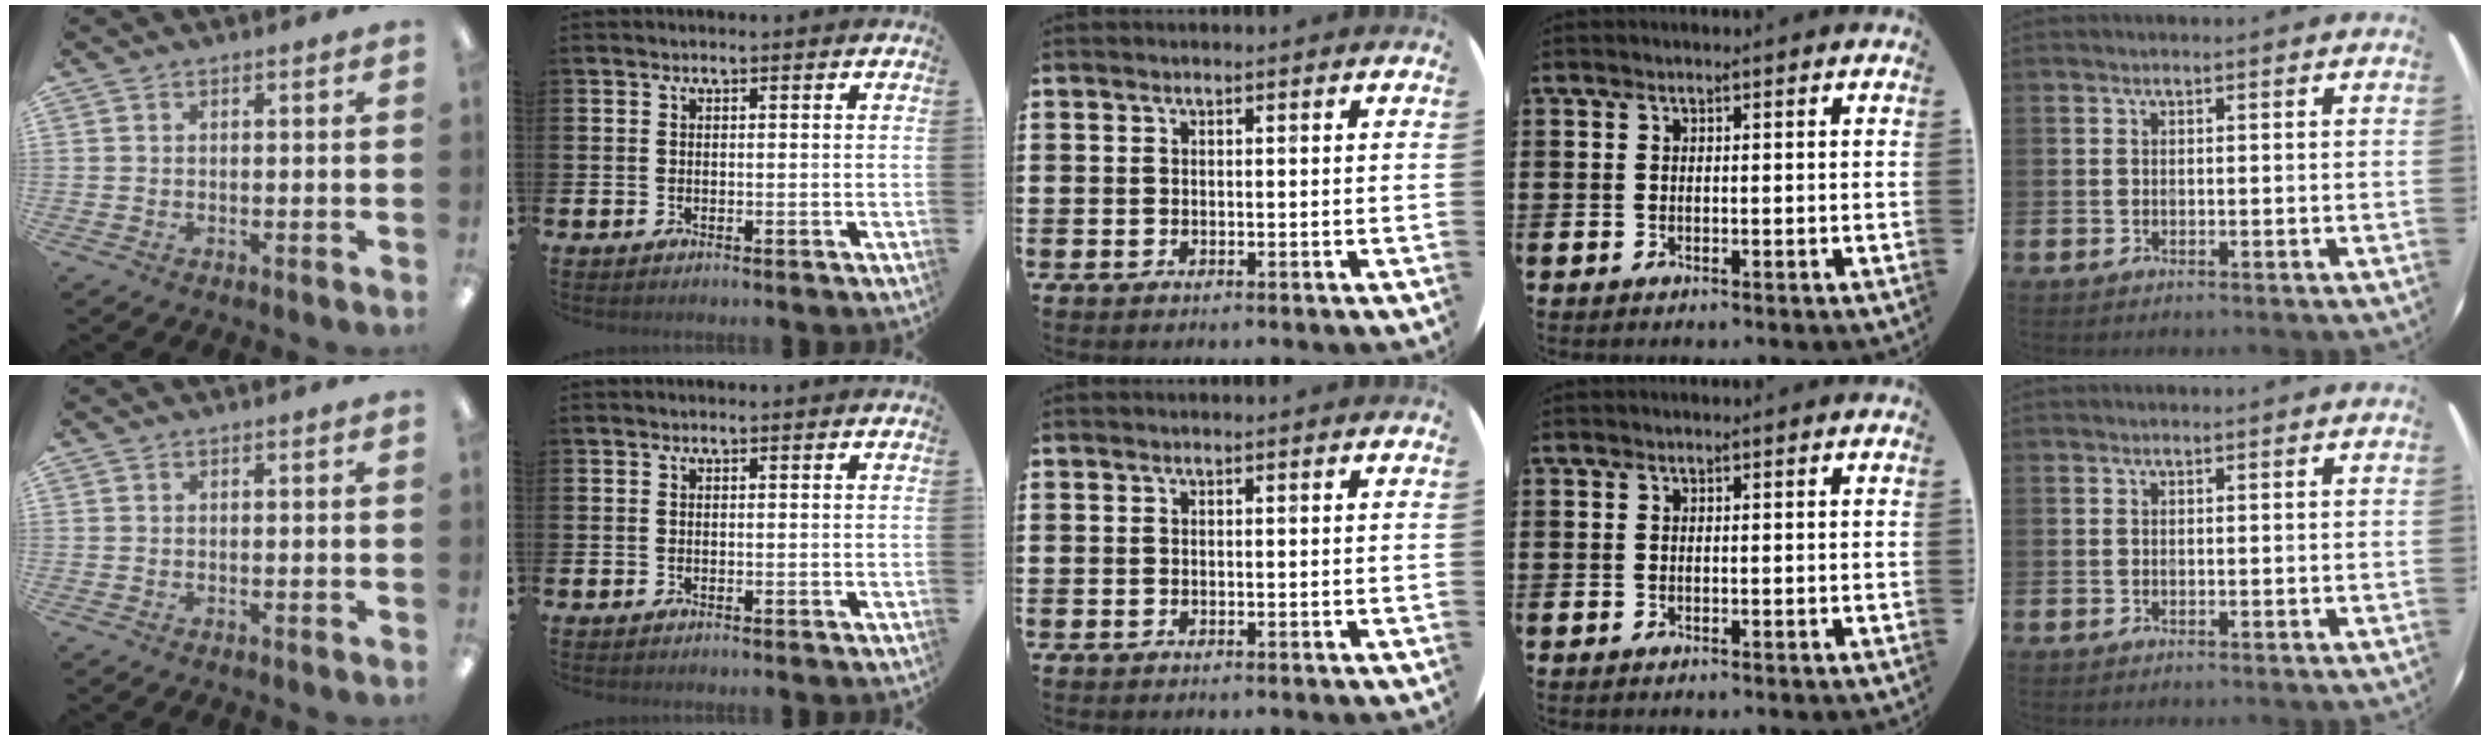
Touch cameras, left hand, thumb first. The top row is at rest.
{}